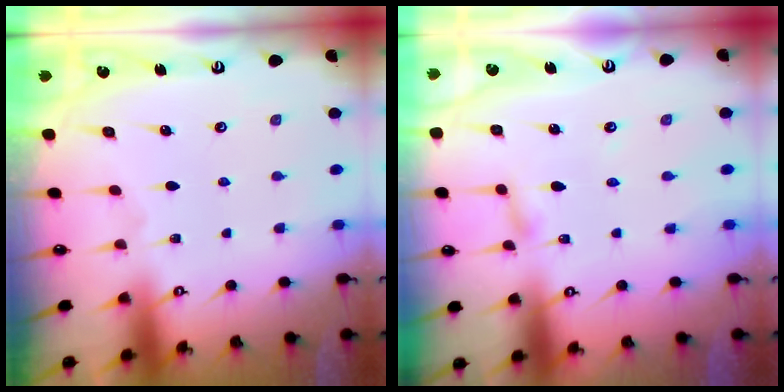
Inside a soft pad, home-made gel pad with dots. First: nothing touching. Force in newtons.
{"total": 2.4, "press": 2.4, "slide": 0.2}